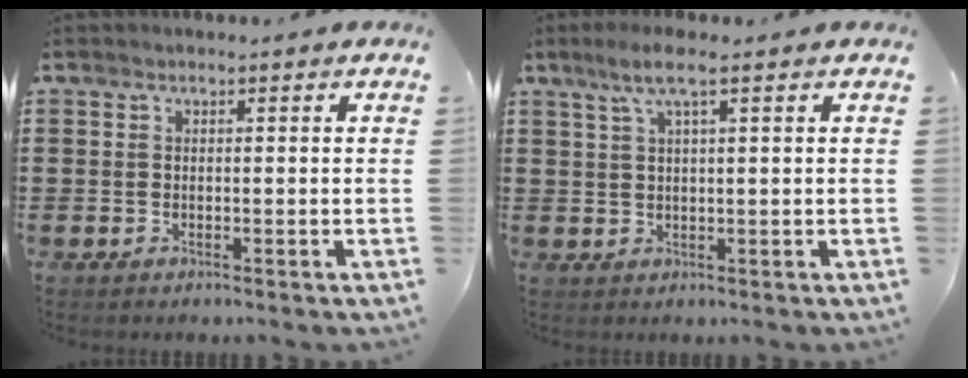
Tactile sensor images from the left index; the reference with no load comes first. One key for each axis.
{"total": 4.0, "fx": 2.0, "fy": 0.5, "fz": 3.4, "tx": -0.072, "ty": 0.004, "tz": 0.032}